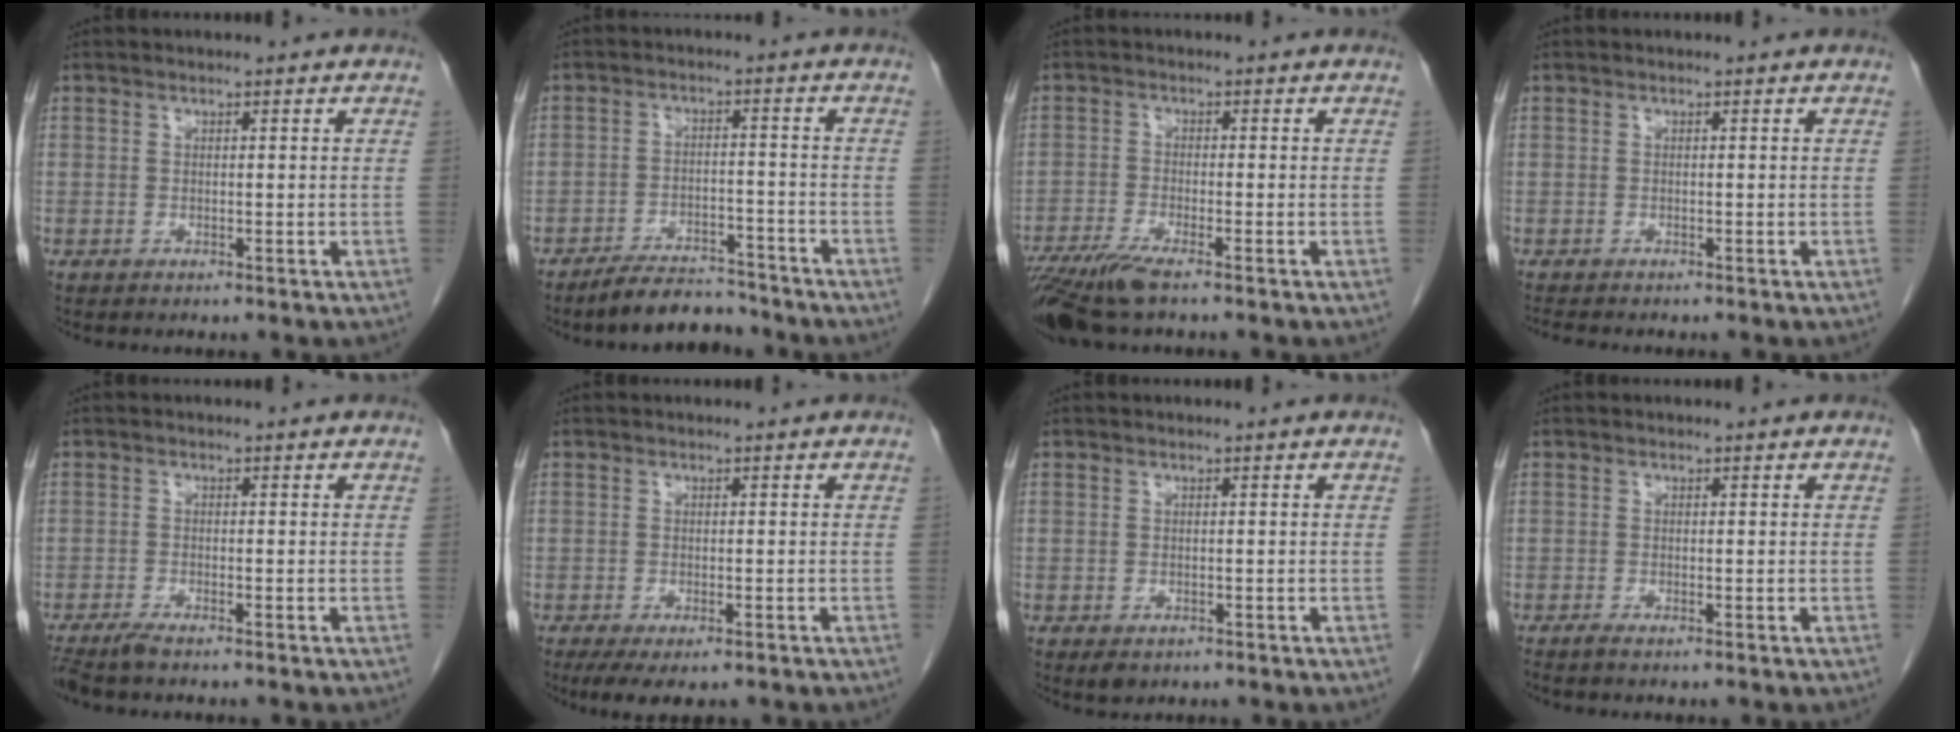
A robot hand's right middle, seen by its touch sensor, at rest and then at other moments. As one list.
[{"total": 6.8, "force": [-6.3, 1.8, 1.6], "torque": [-0.024, -0.004, -0.105]}, {"total": 7.3, "force": [-5.4, 0.7, 4.9], "torque": [-0.093, -0.019, -0.097]}, {"total": 2.3, "force": [-2.1, 0.4, 0.9], "torque": [-0.019, -0.006, -0.030]}, {"total": 3.0, "force": [-2.6, 0.1, 1.6], "torque": [-0.031, -0.008, -0.048]}, {"total": 5.4, "force": [-3.8, 1.7, 3.5], "torque": [-0.050, -0.013, -0.058]}, {"total": 1.7, "force": [-0.9, 1.0, 1.0], "torque": [-0.015, -0.001, -0.006]}, {"total": 0.7, "force": [-0.6, -0.1, 0.4], "torque": [-0.011, -0.002, -0.012]}]